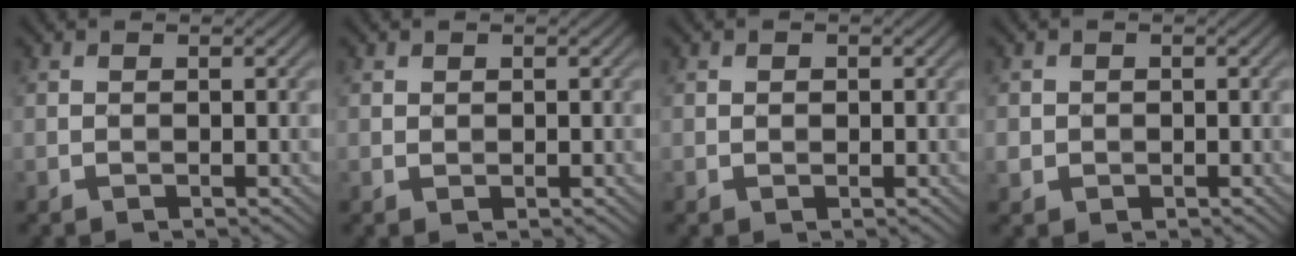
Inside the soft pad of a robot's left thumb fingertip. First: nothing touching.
{"total": 0.5, "force": [0.3, 0.4, 0.2], "torque": [-0.007, -0.001, 0.007]}
{"total": 0.7, "force": [0.1, 0.6, 0.3], "torque": [-0.008, -0.001, 0.000]}
{"total": 1.8, "force": [-0.1, 1.7, 0.4], "torque": [-0.019, -0.004, -0.002]}